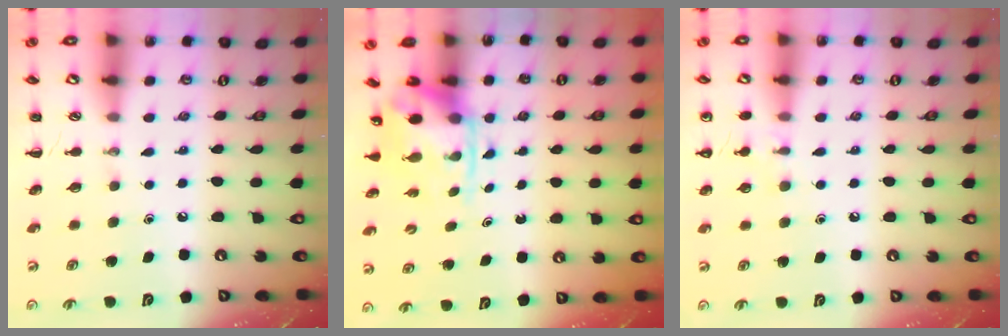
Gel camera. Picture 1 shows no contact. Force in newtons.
{"total": 3.7, "press": 3.7, "slide": 0.8}
{"total": 7.1, "press": 6.8, "slide": 2.2}